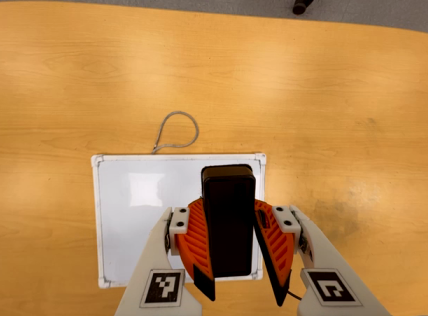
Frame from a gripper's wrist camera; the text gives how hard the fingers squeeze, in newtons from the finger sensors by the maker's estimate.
{"total": 7.9, "left": 8.7, "right": 7.2}